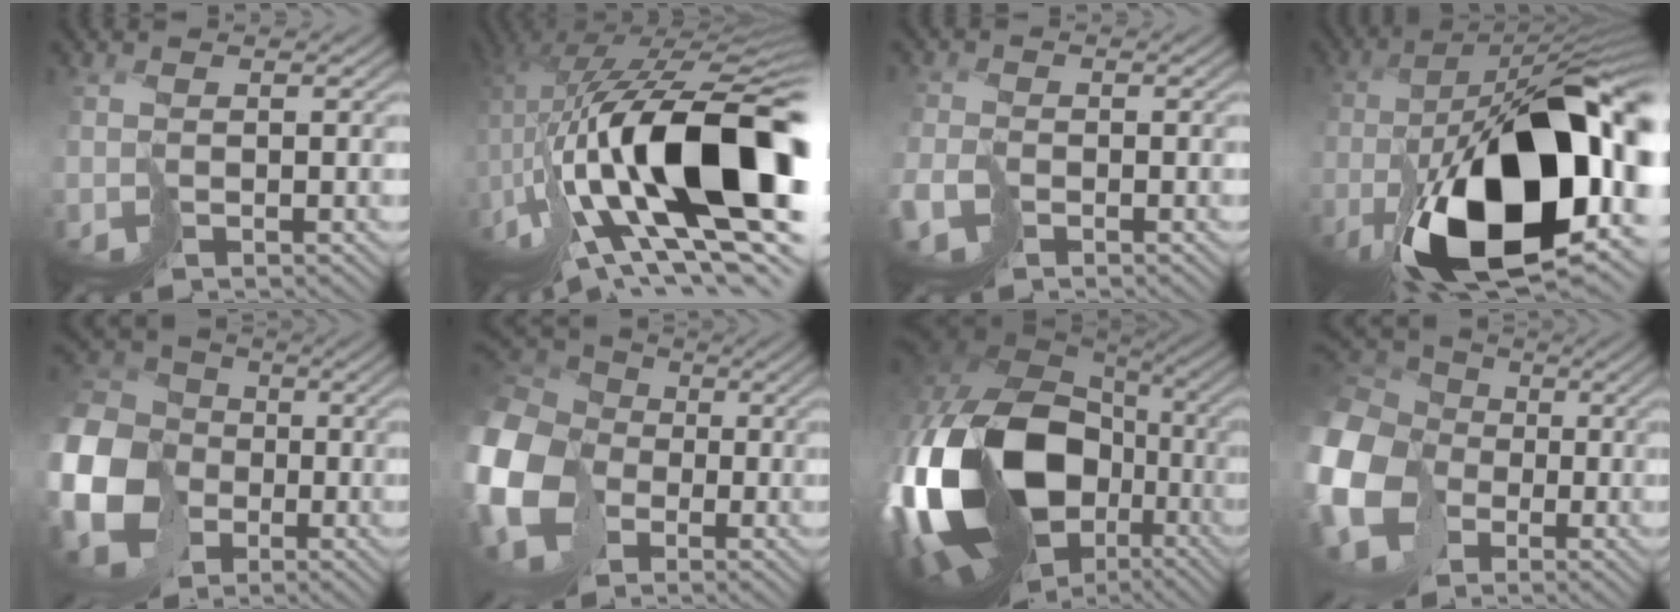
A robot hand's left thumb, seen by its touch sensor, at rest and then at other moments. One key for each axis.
{"total": 20.4, "fx": -2.8, "fy": 8.5, "fz": 18.4, "tx": -0.330, "ty": -0.028, "tz": -0.038}
{"total": 3.7, "fx": -2.2, "fy": 2.3, "fz": 1.8, "tx": -0.039, "ty": -0.006, "tz": -0.044}
{"total": 18.9, "fx": -7.4, "fy": 7.4, "fz": 15.7, "tx": -0.263, "ty": -0.009, "tz": -0.124}
{"total": 18.1, "fx": -4.8, "fy": 15.2, "fz": 8.6, "tx": -0.259, "ty": -0.035, "tz": -0.113}
{"total": 16.5, "fx": -4.4, "fy": 13.2, "fz": 8.8, "tx": -0.276, "ty": -0.024, "tz": -0.085}
{"total": 21.4, "fx": -4.4, "fy": 14.9, "fz": 14.8, "tx": -0.356, "ty": -0.038, "tz": -0.044}
{"total": 17.7, "fx": -4.5, "fy": 14.6, "fz": 8.9, "tx": -0.272, "ty": -0.031, "tz": -0.098}